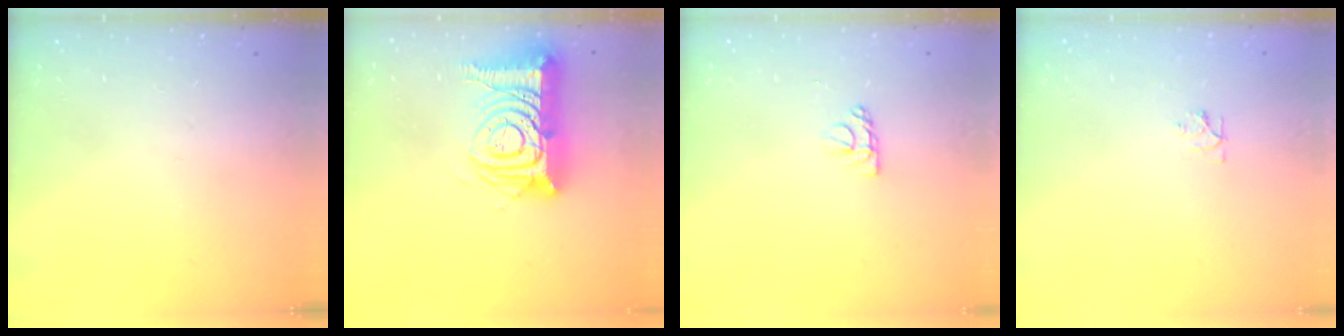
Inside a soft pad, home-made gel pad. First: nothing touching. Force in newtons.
{"total": 18.4, "press": 18.2, "slide": 2.0}
{"total": 4.9, "press": 4.9, "slide": 0.3}
{"total": 4.6, "press": 4.6, "slide": 0.7}